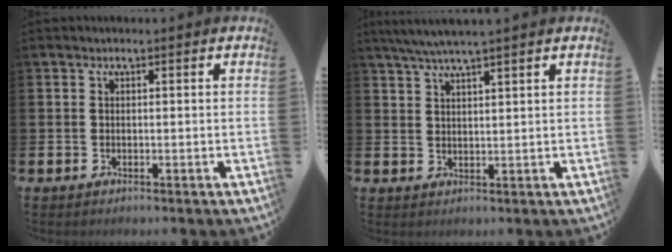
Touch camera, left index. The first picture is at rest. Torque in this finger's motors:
{"motor_torque": [-0.05, -0.55, 0.40, 0.21]}